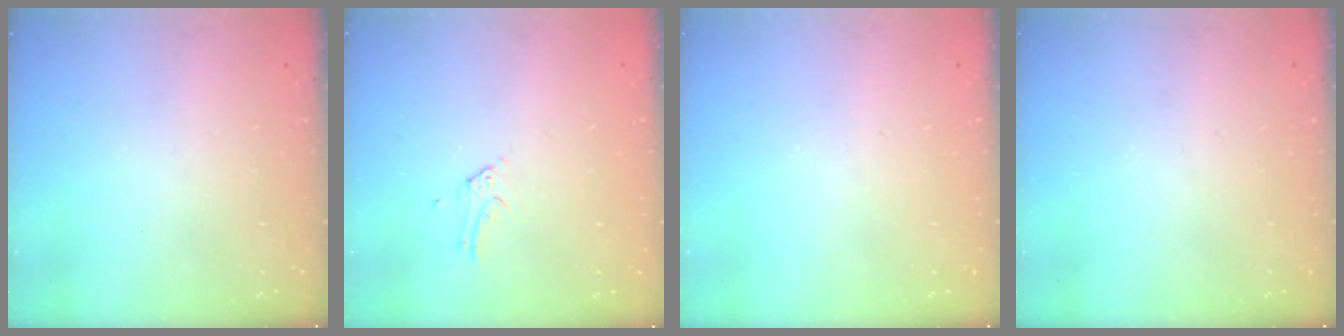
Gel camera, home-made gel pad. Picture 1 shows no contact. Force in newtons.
{"total": 2.9, "press": 2.9, "slide": 0.3}
{"total": 0.0}
{"total": 0.0}